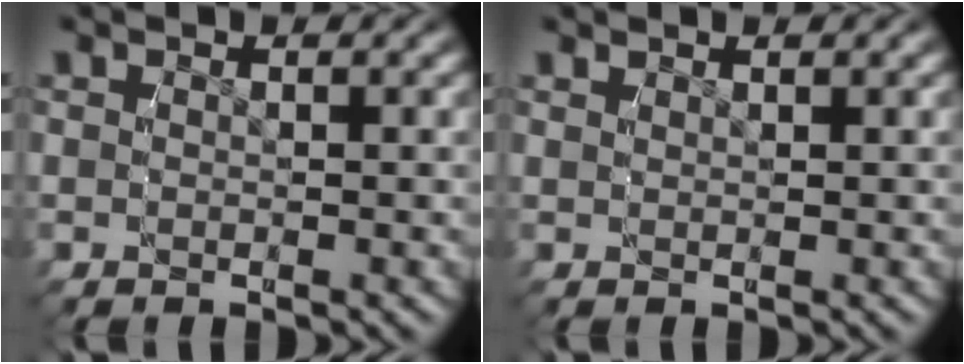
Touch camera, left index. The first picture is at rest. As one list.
[{"total": 0.8, "force": [0.7, -0.4, -0.2], "torque": [0.010, 0.002, 0.016]}]